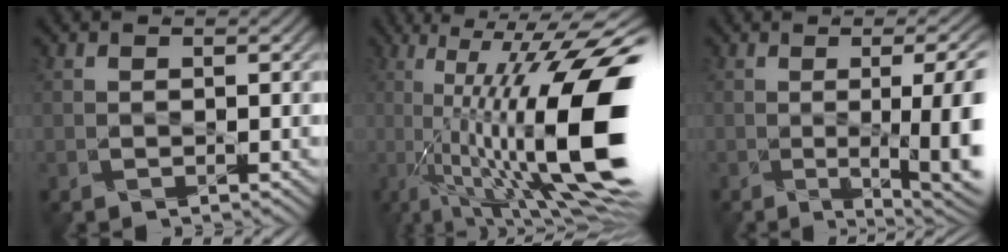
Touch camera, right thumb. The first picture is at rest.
{"total": 16.7, "force": [-2.2, 4.2, 16.1], "torque": [-0.254, 0.023, -0.038]}
{"total": 13.6, "force": [-2.2, 4.6, 12.6], "torque": [-0.136, 0.011, -0.033]}